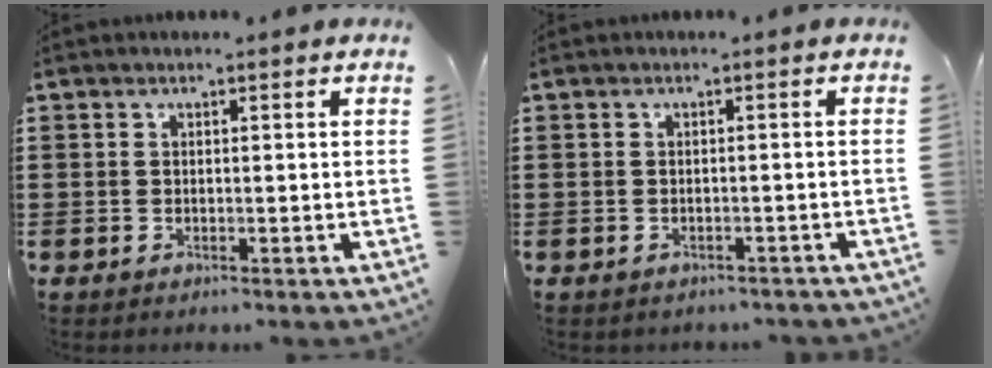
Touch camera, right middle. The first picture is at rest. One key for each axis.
{"total": 0.8, "fx": -0.7, "fy": 0.2, "fz": 0.1, "tx": -0.007, "ty": -0.004, "tz": -0.015}